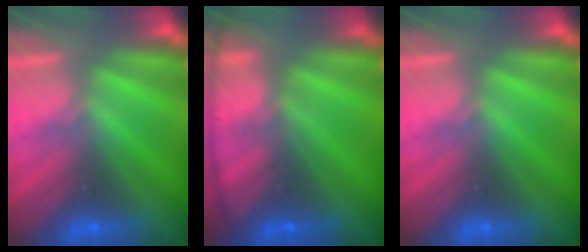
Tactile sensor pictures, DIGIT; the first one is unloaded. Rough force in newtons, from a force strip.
{"total": 8.0}
{"total": 0.0}